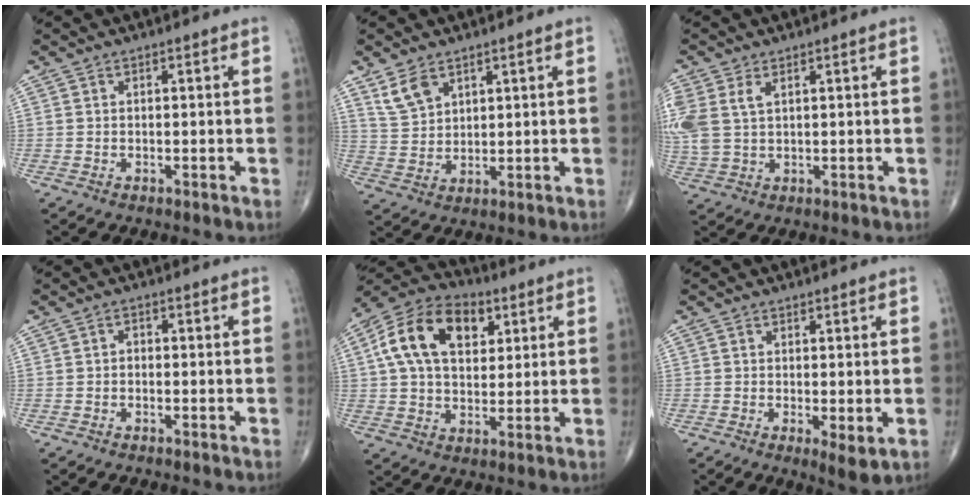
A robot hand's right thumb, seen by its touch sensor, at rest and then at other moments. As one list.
[{"total": 5.8, "force": [3.7, 3.4, 2.8], "torque": [-0.046, -0.016, 0.083]}, {"total": 8.5, "force": [2.6, 5.2, 6.2], "torque": [-0.166, 0.008, 0.064]}, {"total": 1.1, "force": [-0.3, 0.8, 0.6], "torque": [0.003, 0.004, -0.010]}, {"total": 16.6, "force": [5.1, 10.6, 11.6], "torque": [-0.188, 0.005, 0.082]}, {"total": 4.0, "force": [-0.7, 1.2, 3.7], "torque": [-0.063, -0.016, -0.013]}]